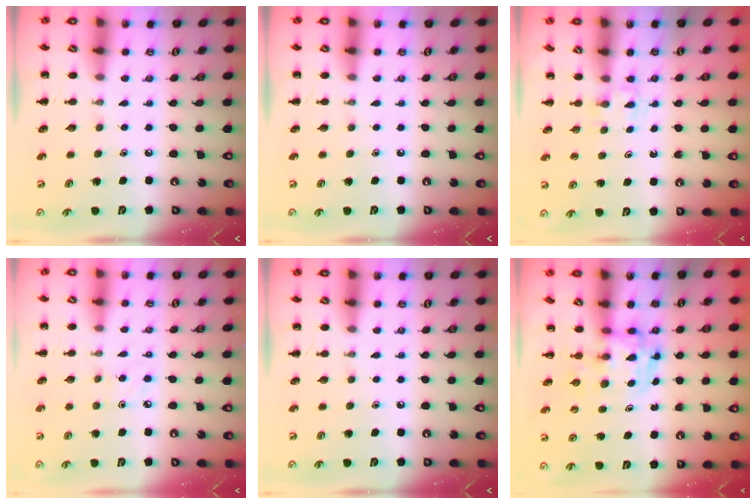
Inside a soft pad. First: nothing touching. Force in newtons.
{"total": 0.0}
{"total": 2.3, "press": 2.1, "slide": 0.8}
{"total": 2.8, "press": 2.7, "slide": 1.0}
{"total": 0.0}
{"total": 3.7, "press": 3.7, "slide": 0.6}